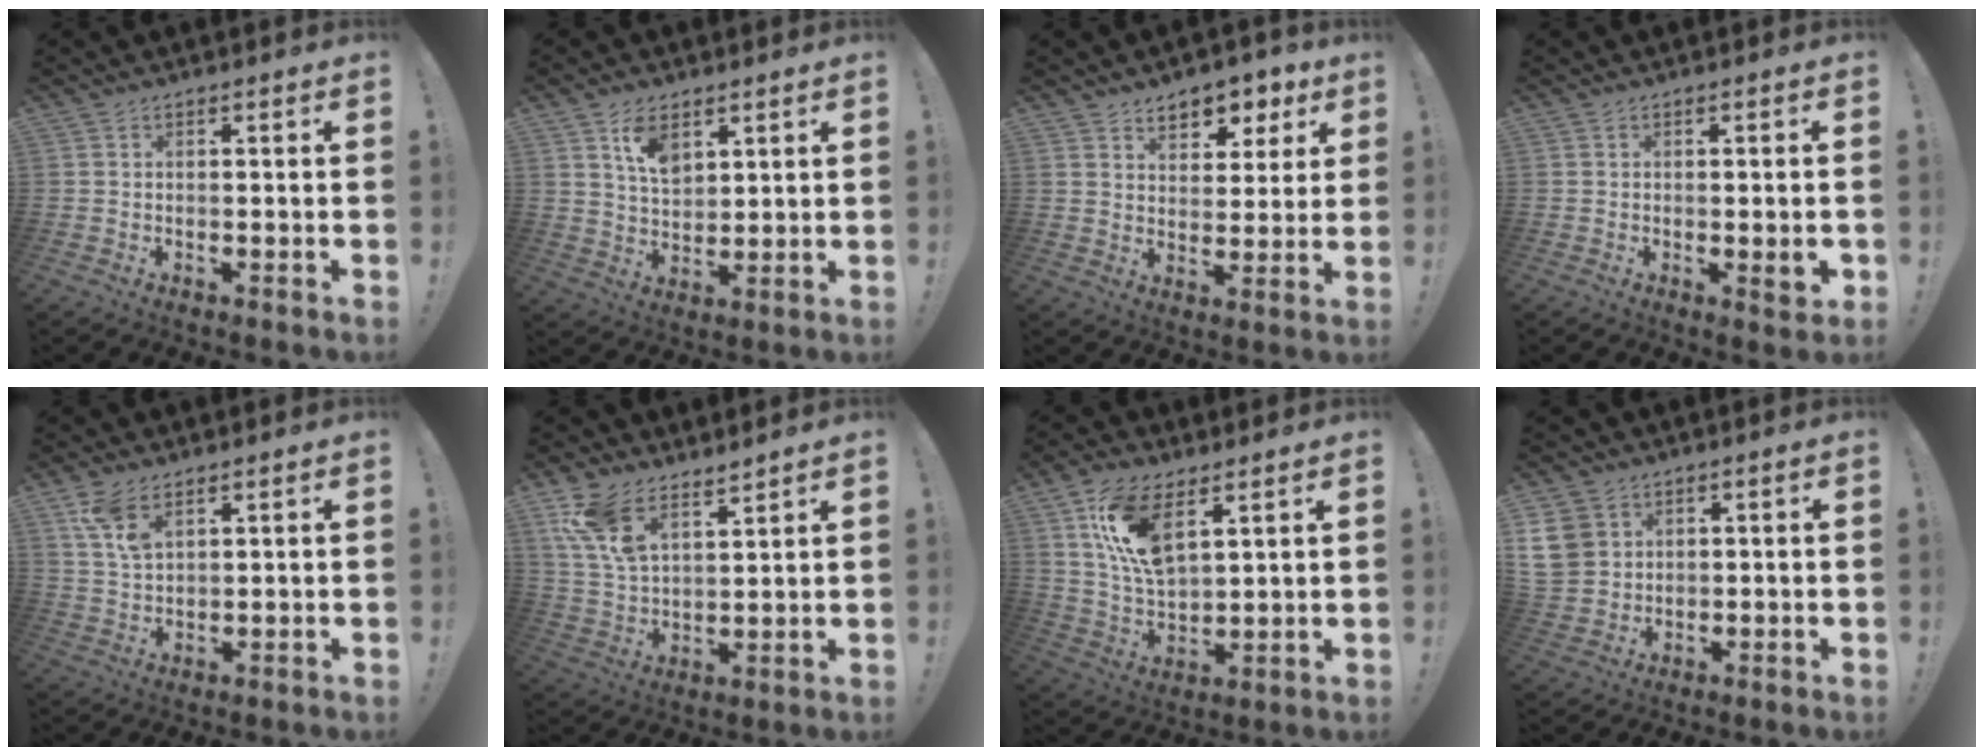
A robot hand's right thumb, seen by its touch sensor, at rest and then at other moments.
{"total": 8.8, "force": [5.0, 5.2, 5.0], "torque": [-0.079, -0.022, 0.092]}
{"total": 7.2, "force": [4.7, 4.9, 2.3], "torque": [-0.023, -0.034, 0.088]}
{"total": 4.1, "force": [-0.6, 0.6, 4.0], "torque": [-0.042, -0.011, -0.009]}
{"total": 7.5, "force": [4.4, 3.6, 4.9], "torque": [-0.086, -0.018, 0.083]}
{"total": 11.2, "force": [8.5, 4.8, 5.3], "torque": [-0.113, -0.045, 0.166]}
{"total": 14.6, "force": [7.5, 7.4, 10.1], "torque": [-0.201, -0.024, 0.138]}
{"total": 9.0, "force": [3.0, 7.7, 3.6], "torque": [-0.079, -0.008, 0.063]}